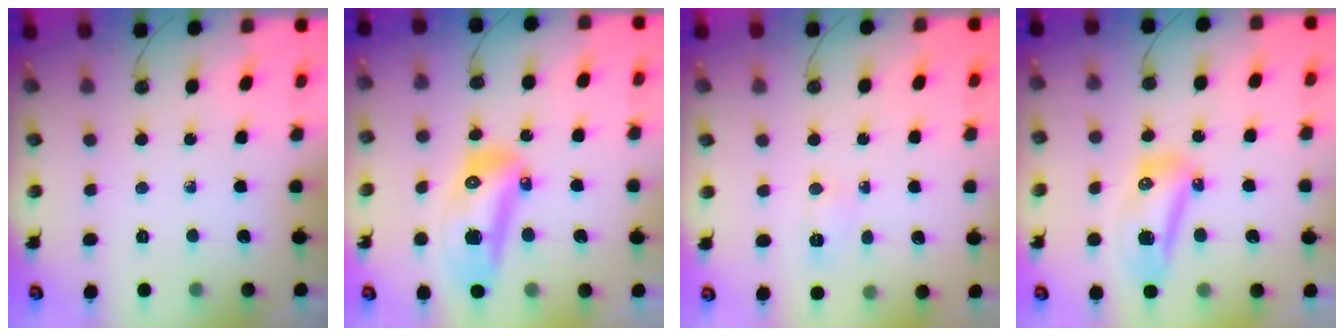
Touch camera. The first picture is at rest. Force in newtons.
{"total": 14.0, "press": 13.9, "slide": 1.8}
{"total": 4.1, "press": 4.0, "slide": 0.5}
{"total": 12.1, "press": 10.8, "slide": 5.6}